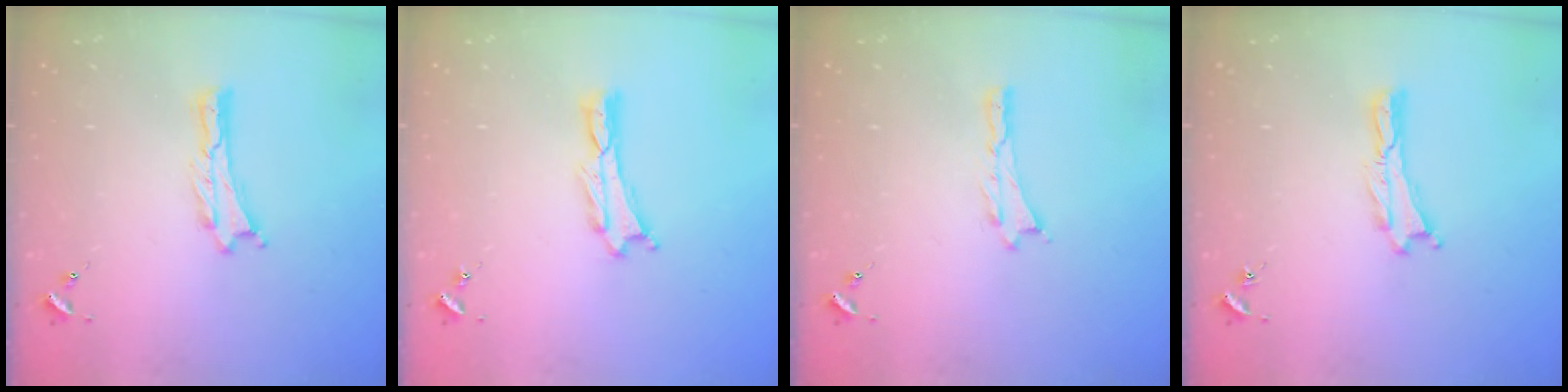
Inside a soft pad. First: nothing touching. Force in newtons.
{"total": 0.0}
{"total": 0.0}
{"total": 0.0}